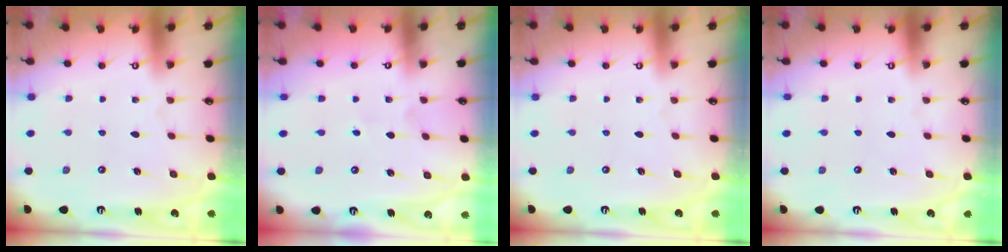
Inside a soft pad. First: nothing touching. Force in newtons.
{"total": 2.2, "press": 2.0, "slide": 0.8}
{"total": 0.0}
{"total": 0.0}